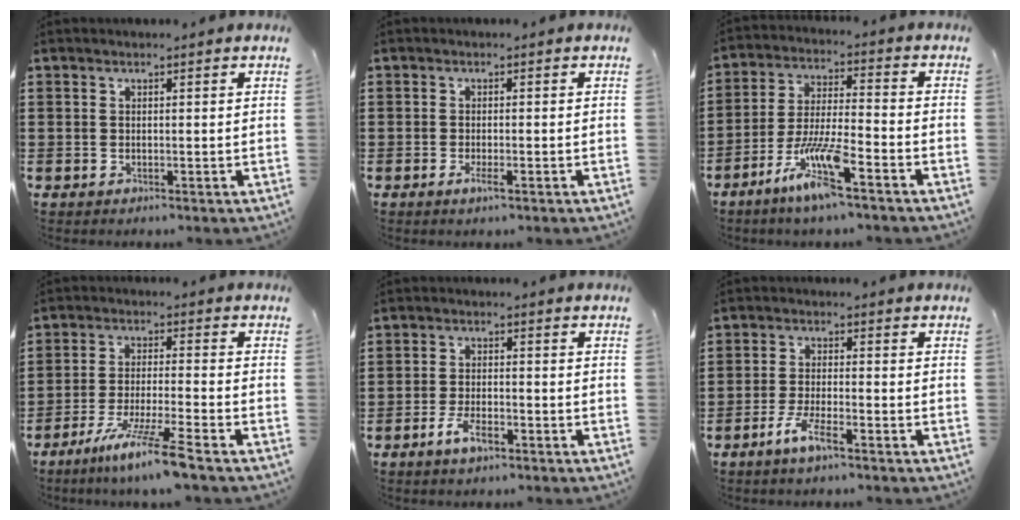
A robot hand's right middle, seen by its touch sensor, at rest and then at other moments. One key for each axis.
{"total": 1.3, "fx": -0.5, "fy": 0.2, "fz": 1.1, "tx": -0.020, "ty": -0.002, "tz": -0.009}
{"total": 9.3, "fx": -5.9, "fy": 1.3, "fz": 7.1, "tx": -0.153, "ty": -0.011, "tz": -0.114}
{"total": 8.3, "fx": -6.4, "fy": -0.6, "fz": 5.2, "tx": -0.100, "ty": -0.016, "tz": -0.122}
{"total": 4.2, "fx": -2.4, "fy": 1.4, "fz": 3.1, "tx": -0.071, "ty": -0.001, "tz": -0.051}
{"total": 4.5, "fx": -2.9, "fy": 0.7, "fz": 3.4, "tx": -0.074, "ty": -0.004, "tz": -0.056}